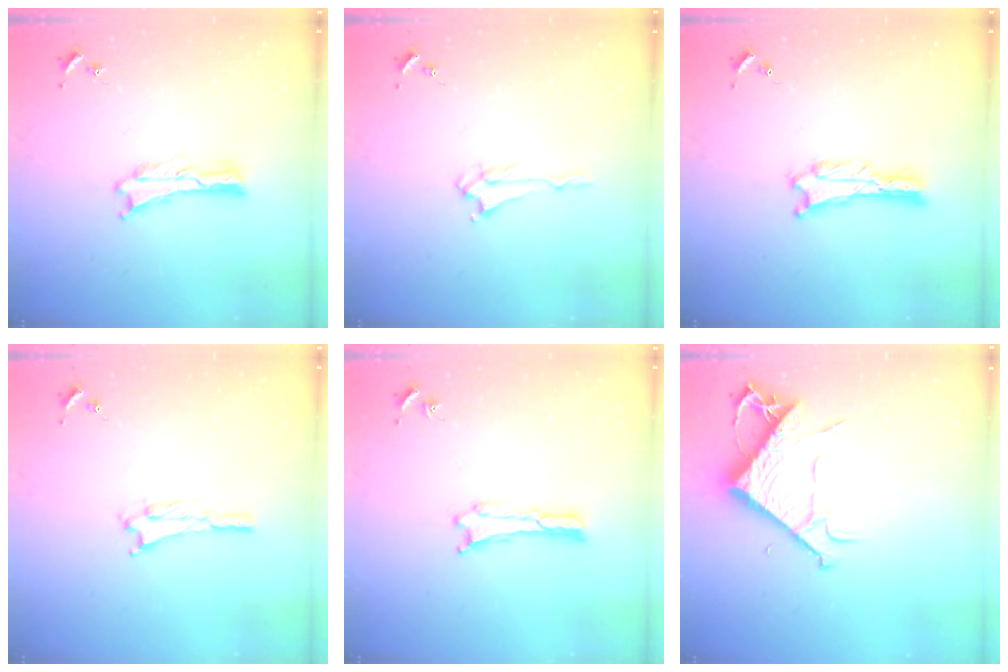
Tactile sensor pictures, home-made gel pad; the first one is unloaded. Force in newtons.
{"total": 1.4, "press": 1.4, "slide": 0.3}
{"total": 0.9, "press": 0.9, "slide": 0.1}
{"total": 1.2, "press": 1.2, "slide": 0.2}
{"total": 0.0}
{"total": 8.1, "press": 8.1, "slide": 1.1}